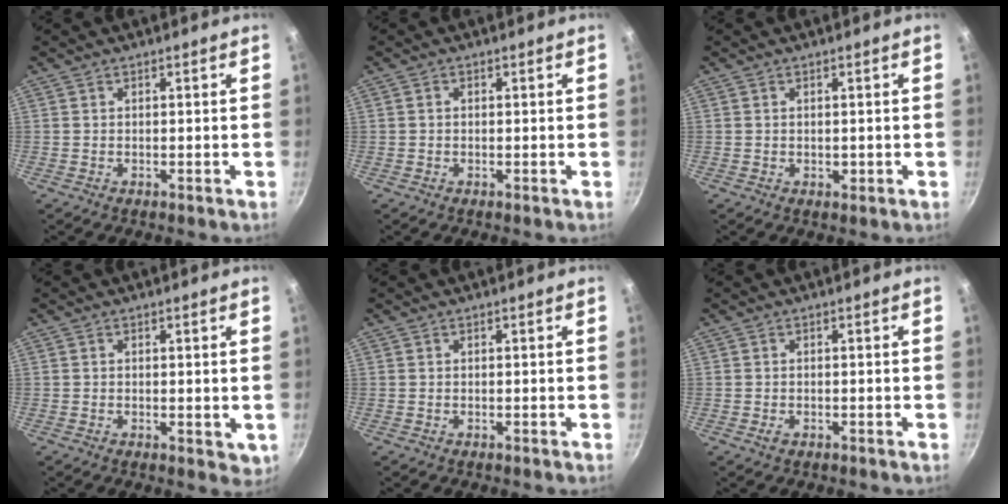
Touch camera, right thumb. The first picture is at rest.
{"total": 0.6, "force": [0.0, 0.6, 0.3], "torque": [-0.005, 0.005, 0.000]}
{"total": 1.0, "force": [0.0, 0.7, 0.7], "torque": [-0.007, -0.001, 0.000]}
{"total": 2.7, "force": [0.4, 1.6, 2.1], "torque": [-0.025, -0.004, 0.006]}
{"total": 0.0}
{"total": 0.9, "force": [-0.4, 0.6, 0.5], "torque": [-0.008, 0.000, -0.008]}